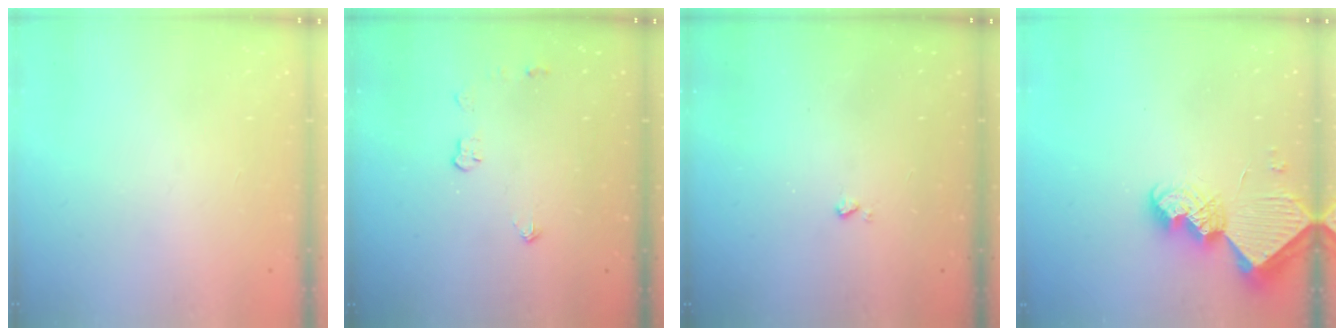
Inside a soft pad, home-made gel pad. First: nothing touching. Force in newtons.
{"total": 4.0, "press": 3.9, "slide": 0.7}
{"total": 2.5, "press": 2.4, "slide": 0.5}
{"total": 10.0, "press": 10.0, "slide": 0.8}